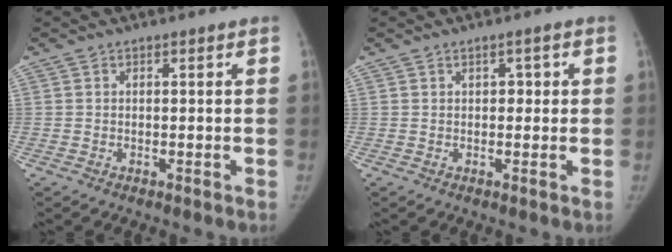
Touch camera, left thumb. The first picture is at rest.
{"total": 1.9, "force": [0.3, 1.3, 1.4], "torque": [-0.003, 0.003, 0.001]}